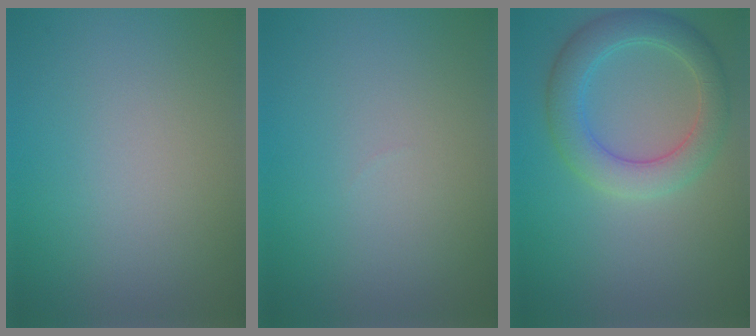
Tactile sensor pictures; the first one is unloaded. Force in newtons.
{"total": 0.0}
{"total": 4.8, "press": 4.8, "slide": 0.4}